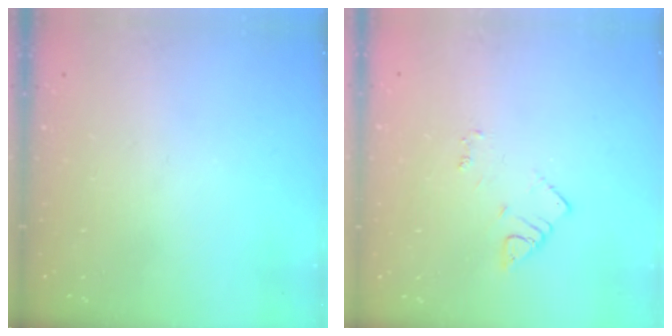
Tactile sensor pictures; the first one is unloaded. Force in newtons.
{"total": 2.9, "press": 2.9, "slide": 0.3}